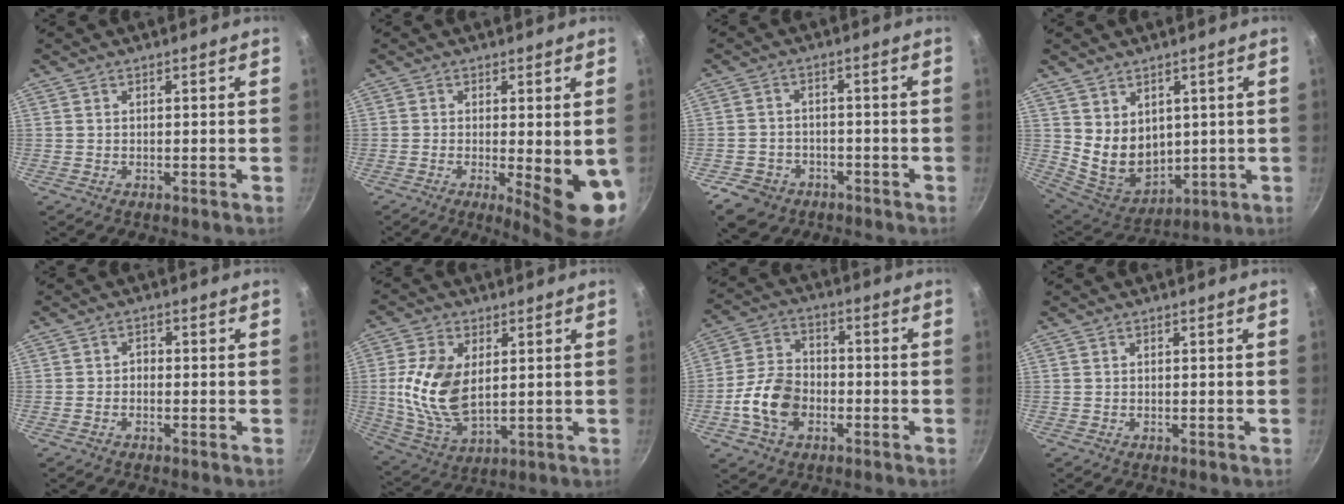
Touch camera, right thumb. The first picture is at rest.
{"total": 9.7, "force": [-1.3, 2.4, 9.3], "torque": [-0.114, -0.015, -0.009]}
{"total": 7.8, "force": [-4.4, 5.7, 3.0], "torque": [-0.044, 0.033, -0.062]}
{"total": 10.5, "force": [2.5, 8.2, 6.1], "torque": [-0.077, -0.036, 0.072]}
{"total": 1.4, "force": [-0.7, 1.0, 0.7], "torque": [-0.012, 0.011, -0.018]}
{"total": 13.7, "force": [1.8, 8.2, 10.9], "torque": [-0.204, -0.015, 0.043]}
{"total": 11.3, "force": [-3.4, 8.0, 7.2], "torque": [-0.118, 0.029, -0.070]}
{"total": 0.0}